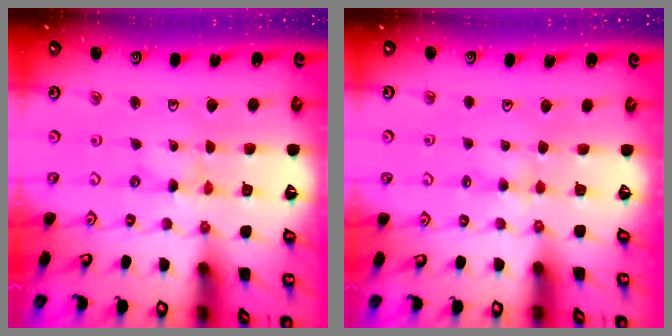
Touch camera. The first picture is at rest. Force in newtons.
{"total": 2.0, "press": 2.0, "slide": 0.3}